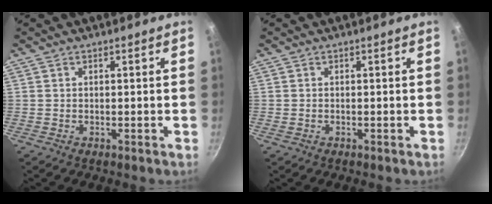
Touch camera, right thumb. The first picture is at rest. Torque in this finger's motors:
{"motor_torque": [0.02, 0.20, 0.09, 0.40, 0.12]}